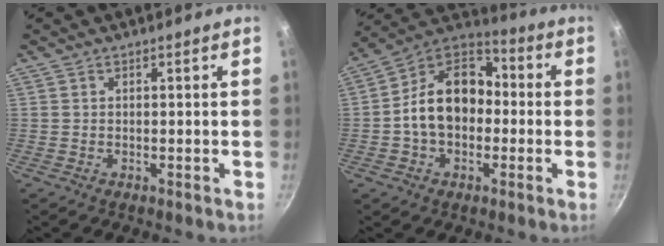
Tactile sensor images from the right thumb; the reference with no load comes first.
{"total": 15.8, "force": [-1.2, 11.4, 10.8], "torque": [-0.142, 0.049, -0.040]}